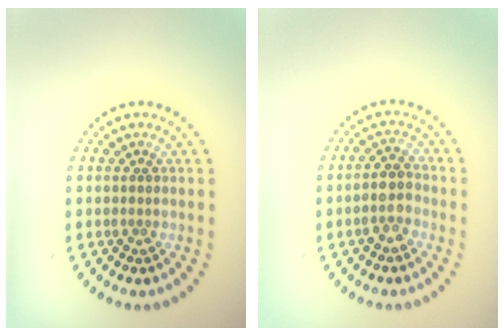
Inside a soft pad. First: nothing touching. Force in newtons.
{"total": 2.2, "press": 2.1, "slide": 0.6}